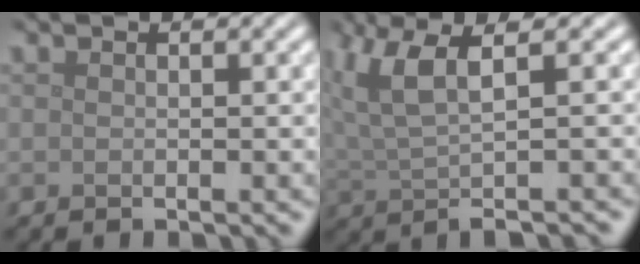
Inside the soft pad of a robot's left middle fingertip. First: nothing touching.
{"total": 5.4, "force": [1.6, 1.5, 4.9], "torque": [-0.097, 0.003, 0.034]}